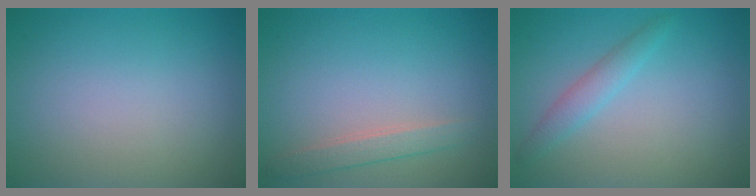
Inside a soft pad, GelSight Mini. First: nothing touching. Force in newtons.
{"total": 1.7, "press": 1.7, "slide": 0.1}
{"total": 1.9, "press": 1.9, "slide": 0.1}